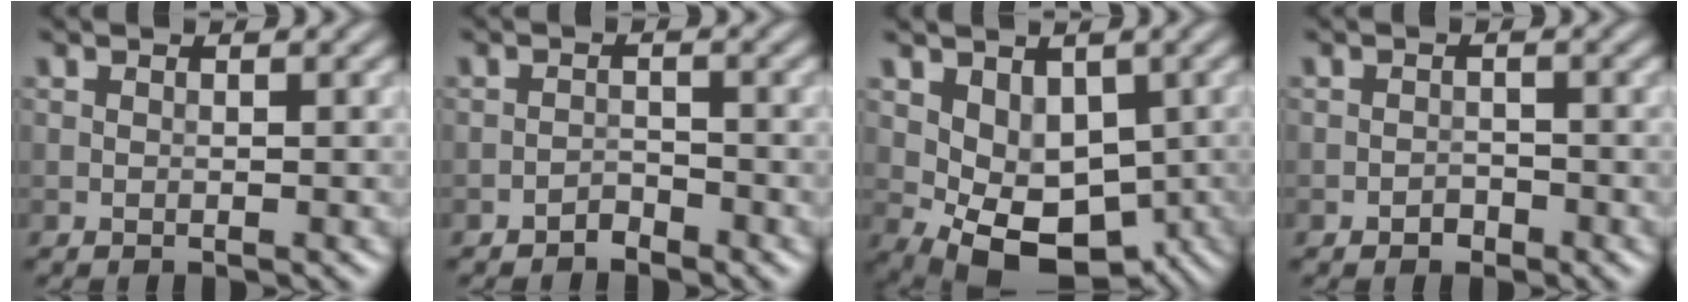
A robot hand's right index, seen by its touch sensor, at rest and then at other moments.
{"total": 1.2, "force": [-1.1, 0.5, 0.3], "torque": [0.000, 0.005, -0.022]}
{"total": 6.9, "force": [-0.7, 4.7, 5.0], "torque": [-0.076, -0.013, -0.003]}
{"total": 1.1, "force": [-0.8, 0.7, 0.4], "torque": [-0.003, 0.002, -0.014]}